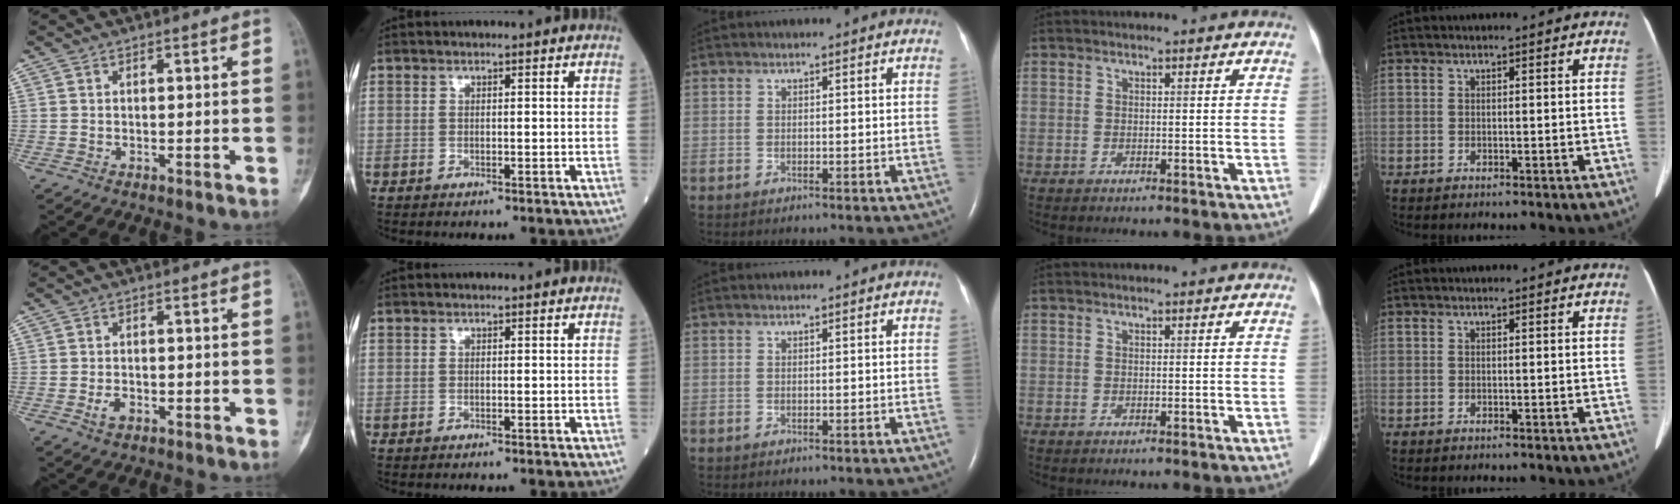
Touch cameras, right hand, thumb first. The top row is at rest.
{"thumb": {"total": 2.5, "force": [-1.0, 1.6, 1.7], "torque": [-0.029, 0.004, -0.015]}}